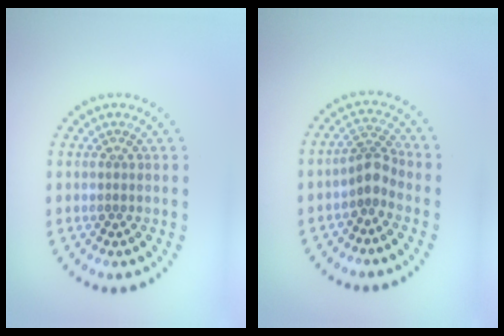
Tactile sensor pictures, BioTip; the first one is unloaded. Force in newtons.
{"total": 2.5, "press": 1.9, "slide": 1.6}